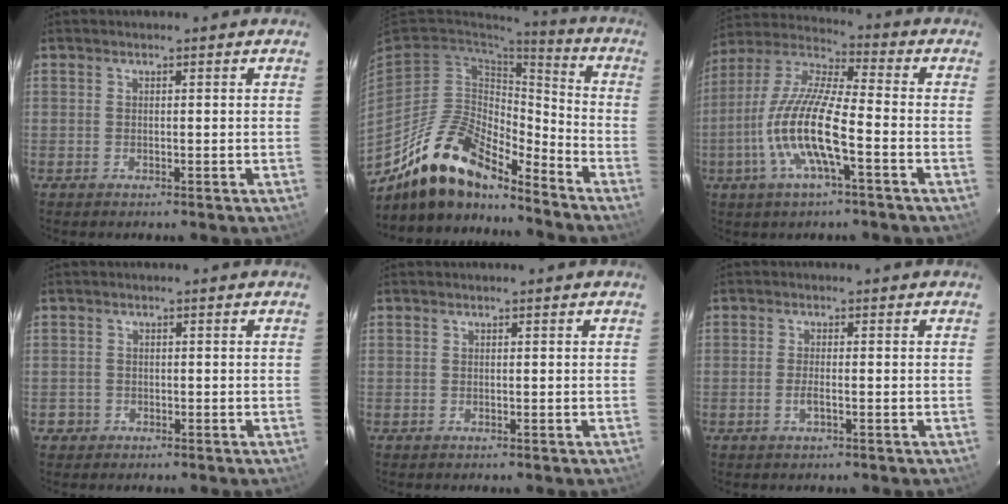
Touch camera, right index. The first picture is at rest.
{"total": 17.5, "force": [-13.8, 5.9, 9.1], "torque": [-0.178, 0.006, -0.255]}
{"total": 14.6, "force": [-4.8, 2.7, 13.5], "torque": [-0.276, -0.006, -0.099]}
{"total": 2.1, "force": [-0.8, 2.0, 0.1], "torque": [-0.003, 0.010, -0.008]}
{"total": 0.0}
{"total": 1.9, "force": [-0.8, 0.4, 1.7], "torque": [-0.036, -0.003, -0.014]}